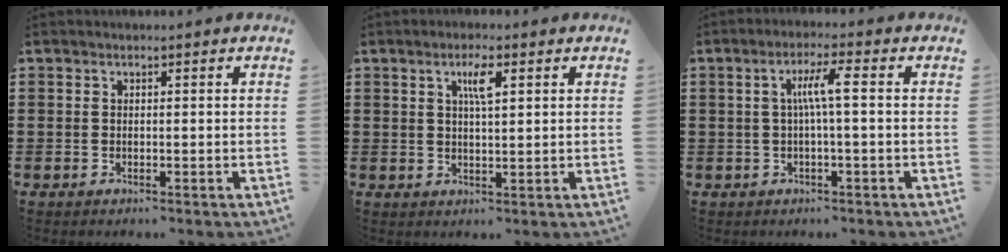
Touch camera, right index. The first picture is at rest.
{"total": 3.7, "force": [1.5, 0.9, 3.3], "torque": [-0.062, 0.006, 0.021]}
{"total": 4.8, "force": [0.1, 0.3, 4.8], "torque": [-0.092, 0.005, -0.004]}